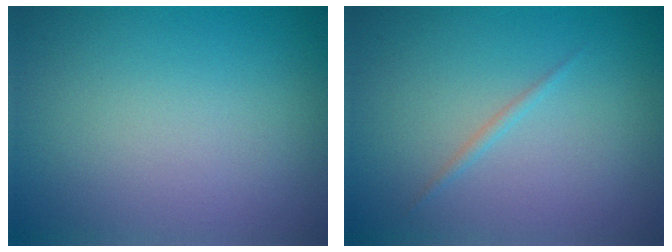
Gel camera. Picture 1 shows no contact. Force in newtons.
{"total": 0.6, "press": 0.6, "slide": 0.1}